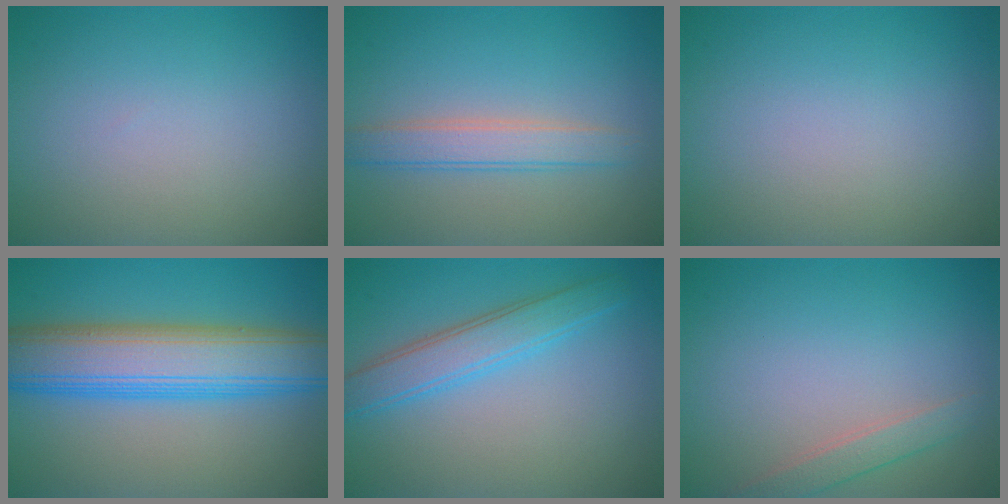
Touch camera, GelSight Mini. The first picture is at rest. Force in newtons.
{"total": 2.9, "press": 2.9, "slide": 0.1}
{"total": 0.0}
{"total": 9.8, "press": 9.8, "slide": 0.3}
{"total": 3.7, "press": 3.7, "slide": 0.0}
{"total": 1.8, "press": 1.8, "slide": 0.1}